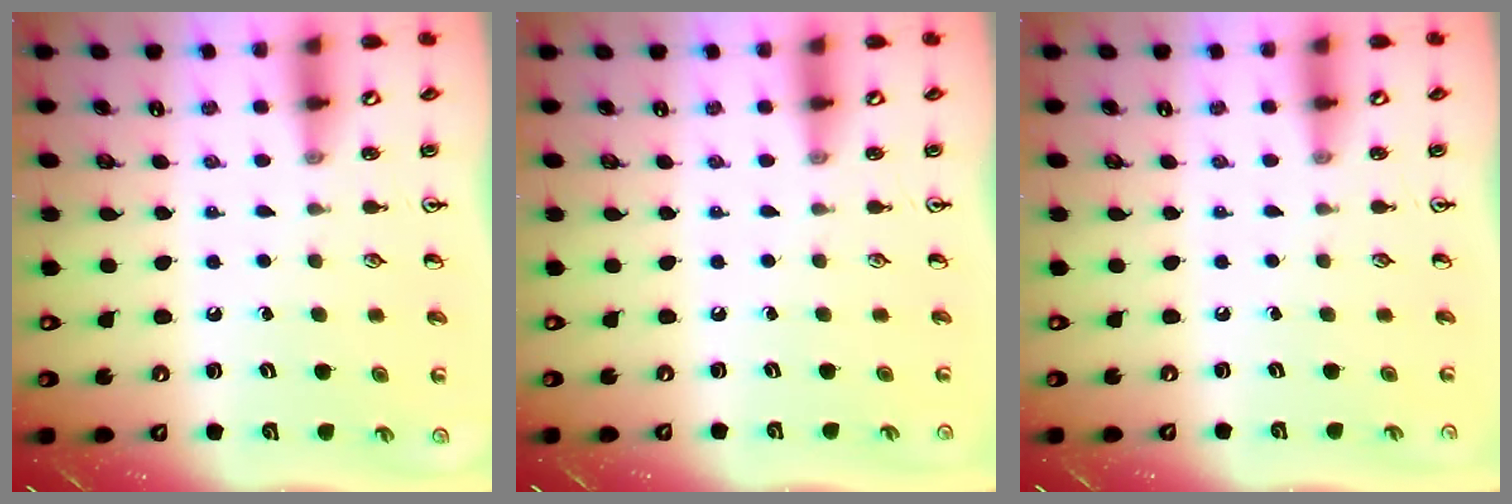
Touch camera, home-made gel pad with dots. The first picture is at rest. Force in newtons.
{"total": 0.0}
{"total": 0.0}